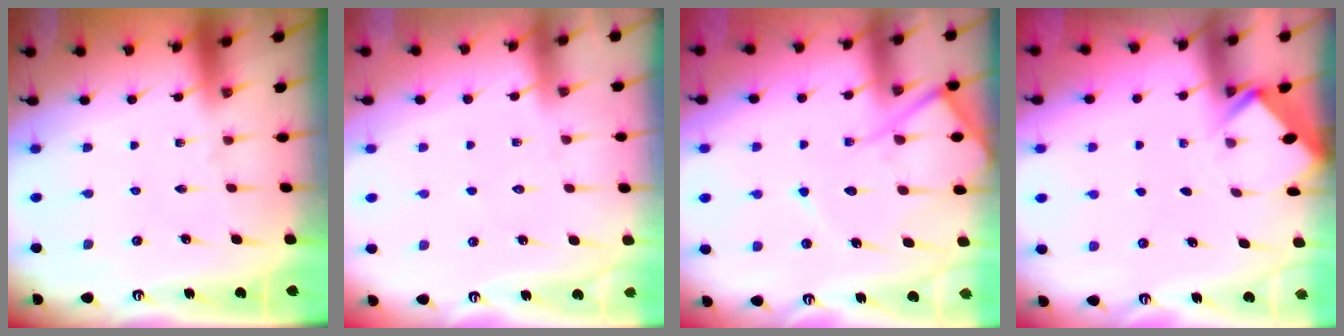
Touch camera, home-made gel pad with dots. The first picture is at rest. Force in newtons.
{"total": 4.1, "press": 4.1, "slide": 0.4}
{"total": 11.9, "press": 11.8, "slide": 1.3}
{"total": 4.4, "press": 4.3, "slide": 0.5}